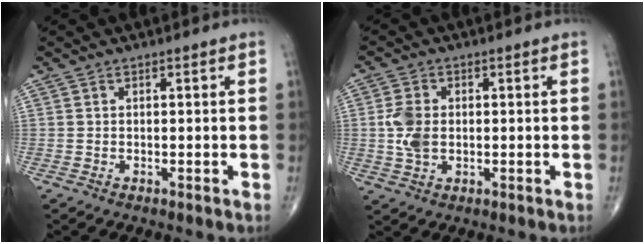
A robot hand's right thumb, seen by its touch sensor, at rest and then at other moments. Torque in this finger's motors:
{"motor_torque": [0.34, 1.45, 0.69, -0.02, 0.06]}